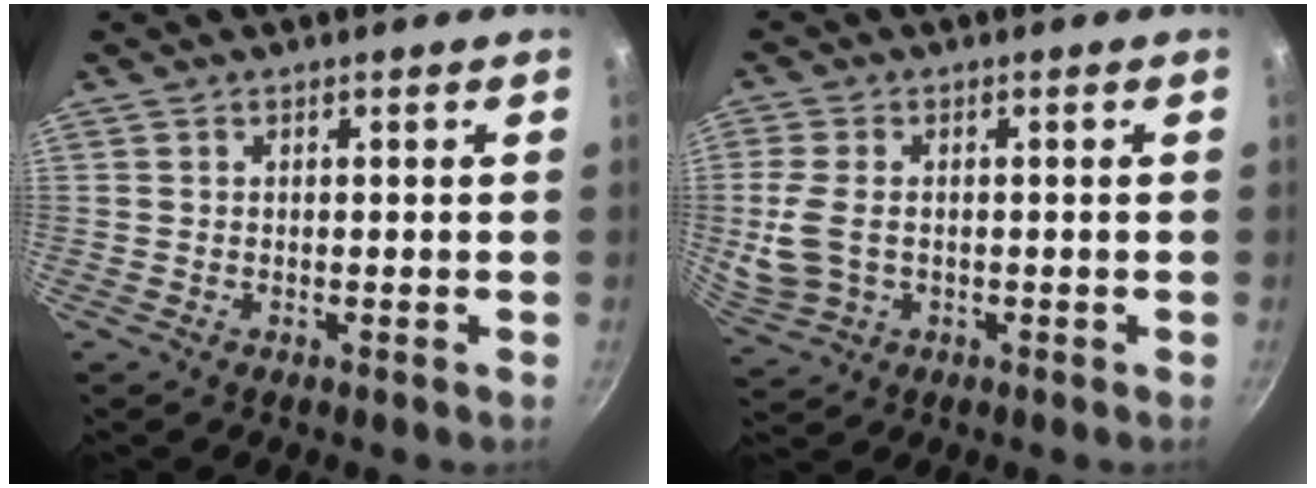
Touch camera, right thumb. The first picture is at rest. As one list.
[{"total": 7.8, "force": [-0.4, 5.2, 5.8], "torque": [-0.128, 0.001, -0.001]}]